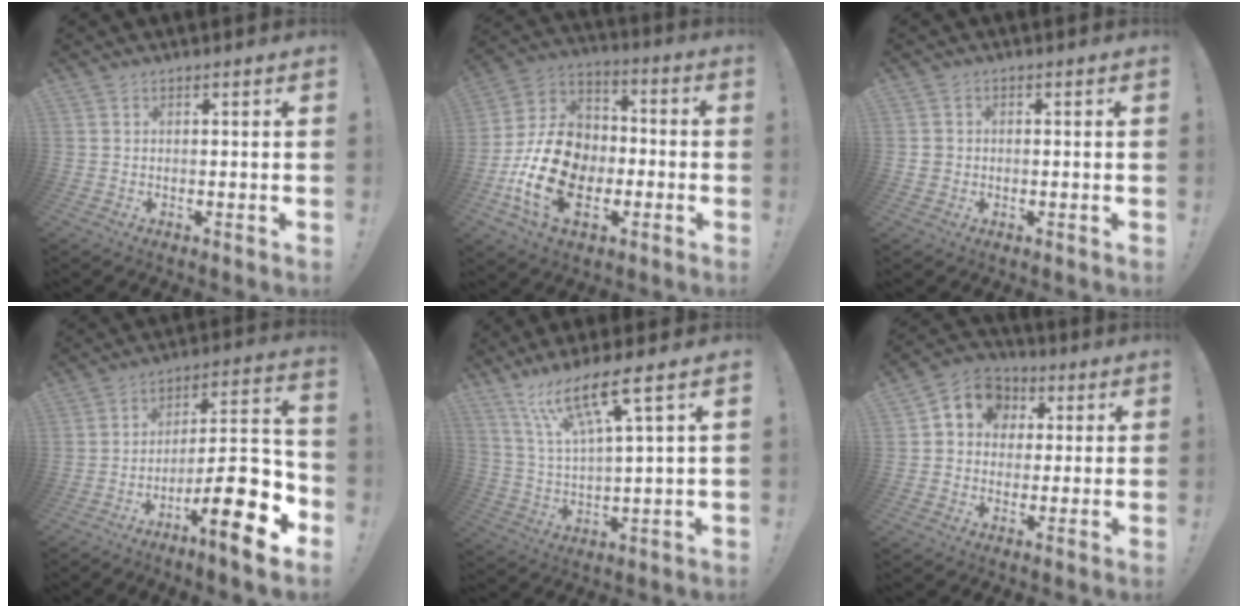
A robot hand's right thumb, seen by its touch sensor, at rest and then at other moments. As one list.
[{"total": 21.5, "force": [-6.0, 15.0, 14.2], "torque": [-0.269, 0.038, -0.086]}, {"total": 2.5, "force": [-0.1, 2.4, 0.8], "torque": [-0.011, 0.007, 0.000]}, {"total": 18.4, "force": [-9.1, 3.9, 15.5], "torque": [-0.221, 0.043, -0.146]}, {"total": 13.8, "force": [8.6, 2.0, 10.6], "torque": [-0.201, -0.034, 0.139]}, {"total": 8.8, "force": [2.1, 7.9, 3.3], "torque": [-0.038, -0.008, 0.044]}]